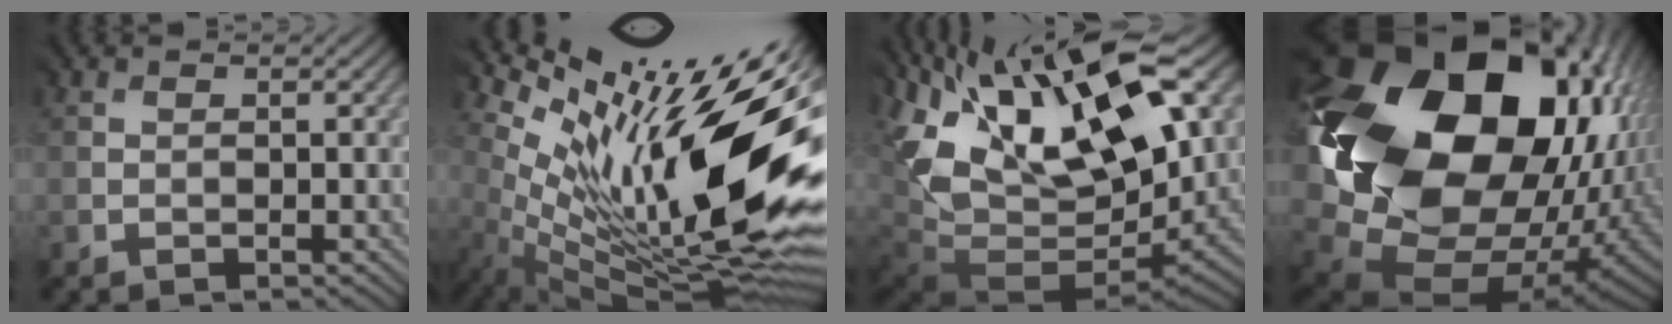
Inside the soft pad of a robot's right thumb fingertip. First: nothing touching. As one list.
[{"total": 16.9, "force": [4.3, 4.8, 15.6], "torque": [-0.261, -0.011, 0.077]}, {"total": 18.0, "force": [5.7, 9.9, 13.9], "torque": [-0.290, -0.014, 0.123]}, {"total": 22.0, "force": [5.0, 16.3, 13.8], "torque": [-0.321, -0.043, 0.132]}]